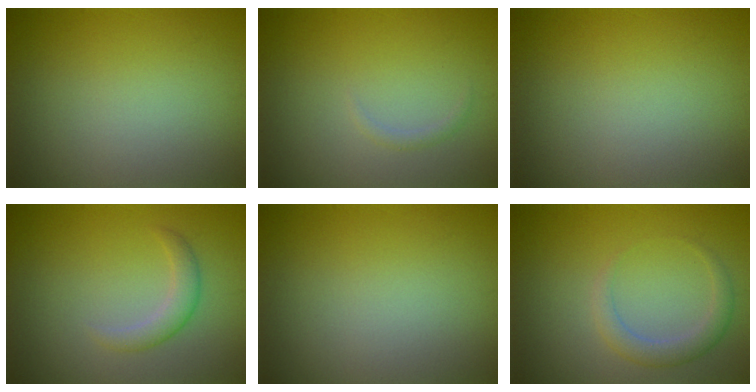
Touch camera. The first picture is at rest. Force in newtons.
{"total": 0.6, "press": 0.6, "slide": 0.0}
{"total": 0.0}
{"total": 2.0, "press": 2.0, "slide": 0.1}
{"total": 0.0}
{"total": 2.1, "press": 2.1, "slide": 0.1}